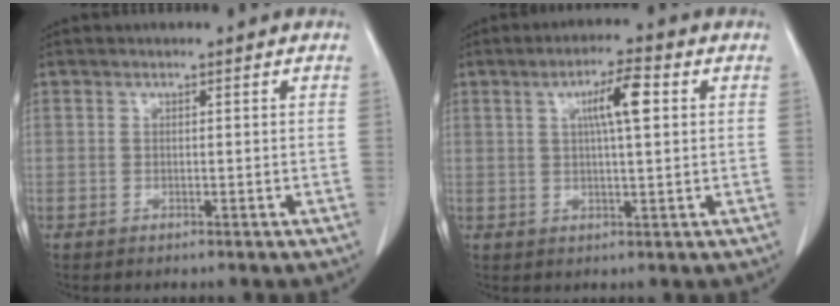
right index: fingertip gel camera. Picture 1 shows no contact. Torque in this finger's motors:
{"motor_torque": [0.77, 0.19, 0.28, 0.09]}